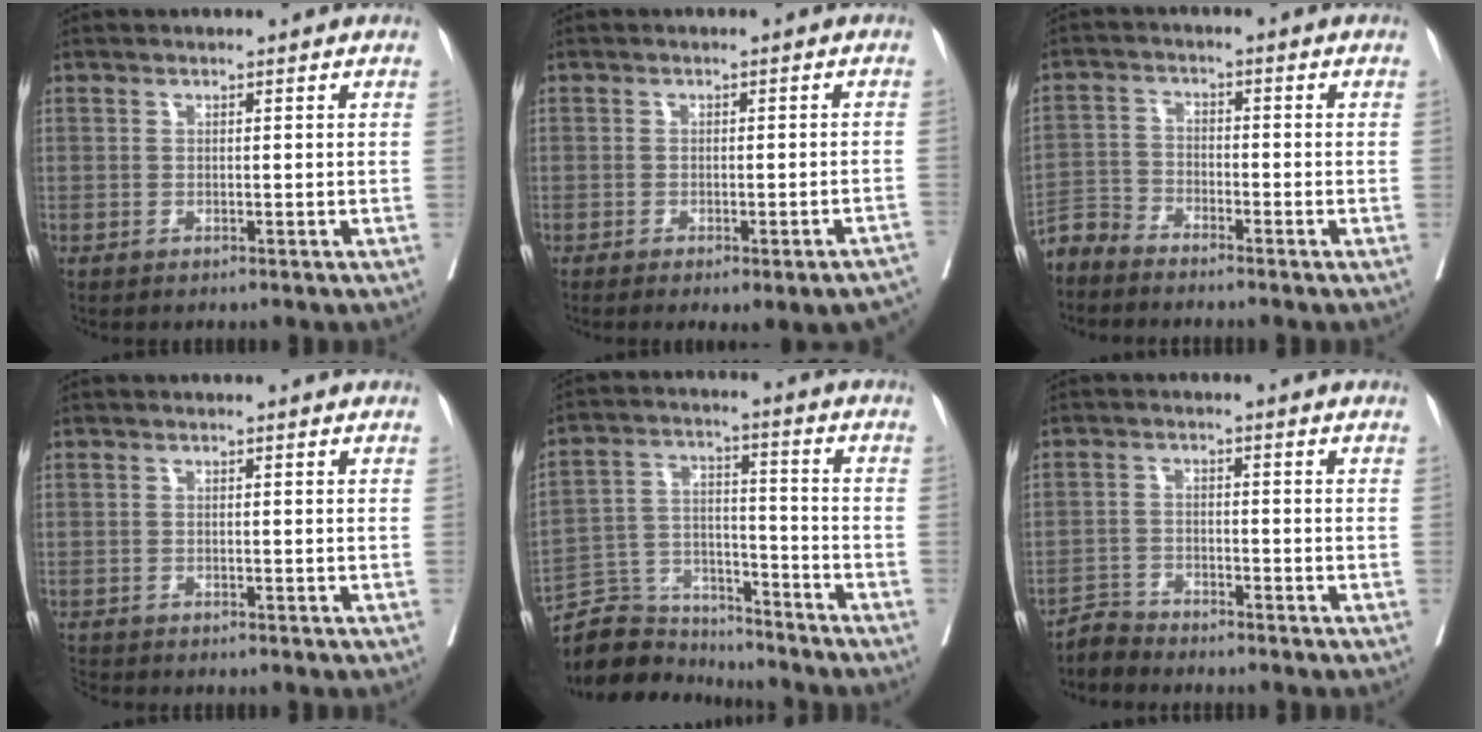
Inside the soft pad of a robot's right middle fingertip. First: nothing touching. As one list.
[{"total": 9.3, "force": [-7.5, 1.6, 5.3], "torque": [-0.057, 0.004, -0.087]}, {"total": 3.9, "force": [-3.9, 0.7, -0.1], "torque": [0.002, -0.009, -0.081]}, {"total": 1.6, "force": [-1.6, 0.1, -0.2], "torque": [-0.002, -0.011, -0.030]}, {"total": 12.2, "force": [-11.6, 3.4, 0.6], "torque": [-0.016, 0.042, -0.205]}, {"total": 3.0, "force": [-2.9, 0.2, -0.9], "torque": [0.019, -0.013, -0.058]}]